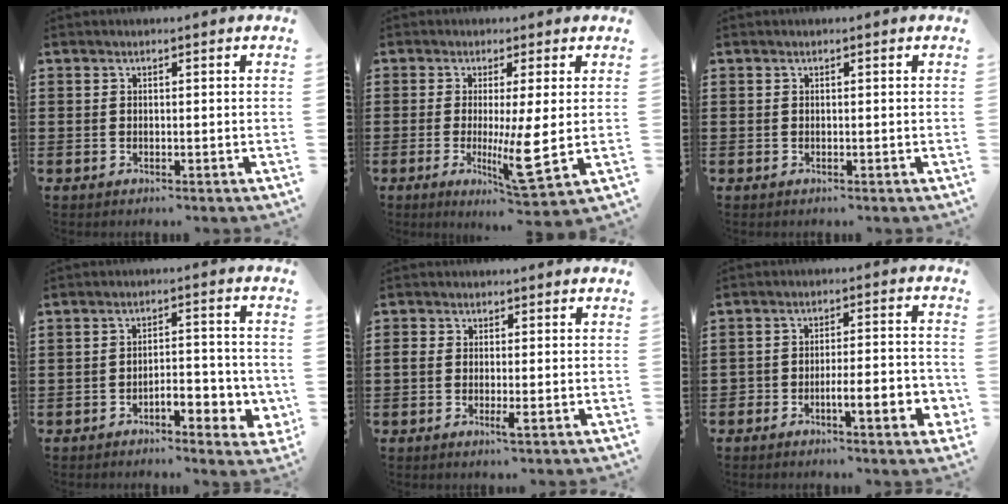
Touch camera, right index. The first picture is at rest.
{"total": 7.4, "force": [-0.3, 0.0, 7.4], "torque": [-0.138, -0.027, -0.006]}
{"total": 0.0}
{"total": 4.9, "force": [-2.7, 1.9, 3.6], "torque": [-0.051, 0.008, -0.051]}
{"total": 2.2, "force": [-0.8, 0.7, 1.9], "torque": [-0.042, -0.003, -0.016]}
{"total": 6.2, "force": [-3.3, 1.8, 5.0], "torque": [-0.080, 0.002, -0.056]}